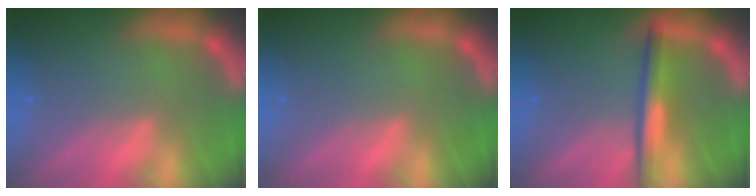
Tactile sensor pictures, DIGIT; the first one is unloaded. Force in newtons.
{"total": 0.0}
{"total": 4.0}